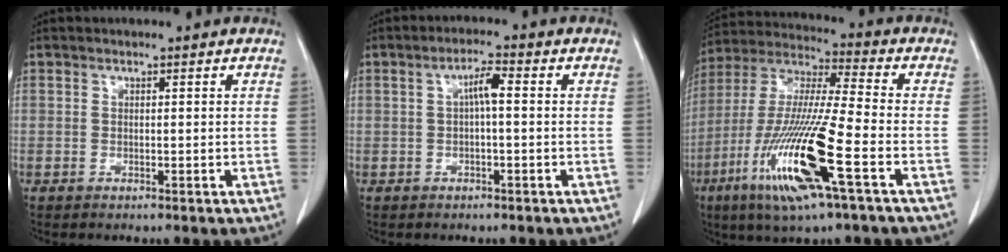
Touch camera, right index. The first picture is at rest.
{"total": 3.2, "force": [0.2, 0.5, 3.2], "torque": [-0.057, 0.009, 0.004]}
{"total": 18.5, "force": [-7.4, 0.9, 16.9], "torque": [-0.365, -0.031, -0.143]}